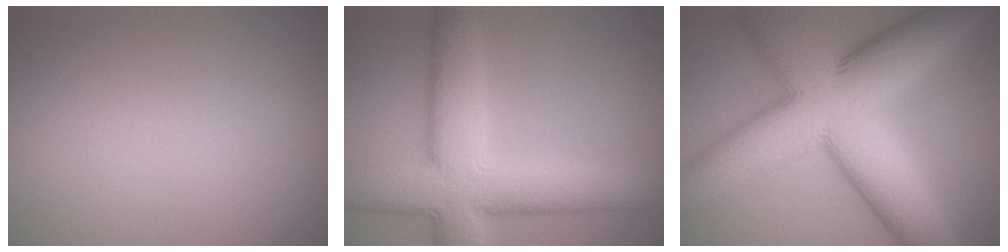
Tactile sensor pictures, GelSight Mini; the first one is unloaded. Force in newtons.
{"total": 9.3, "press": 9.3, "slide": 0.7}
{"total": 14.9, "press": 14.9, "slide": 0.2}